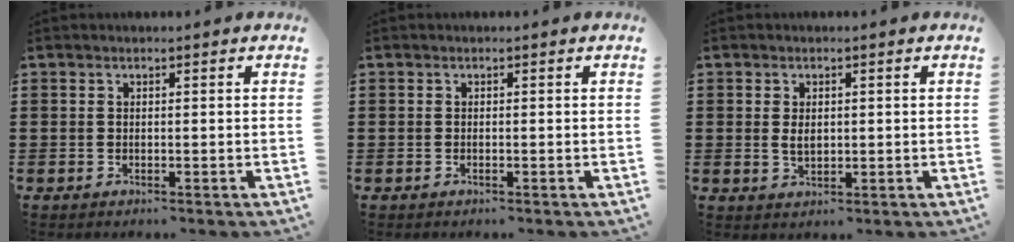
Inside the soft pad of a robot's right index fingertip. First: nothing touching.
{"total": 0.0}
{"total": 2.3, "force": [0.3, 1.4, 1.7], "torque": [-0.037, 0.007, 0.005]}